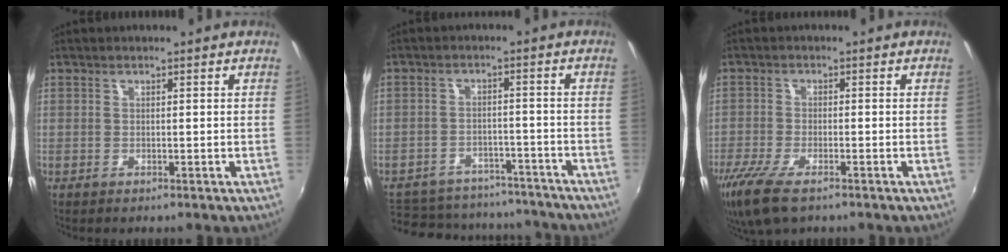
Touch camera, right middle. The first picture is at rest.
{"total": 17.5, "force": [-14.1, 8.9, 5.5], "torque": [-0.138, 0.035, -0.174]}
{"total": 9.4, "force": [-6.3, 3.1, 6.2], "torque": [-0.150, -0.034, -0.122]}